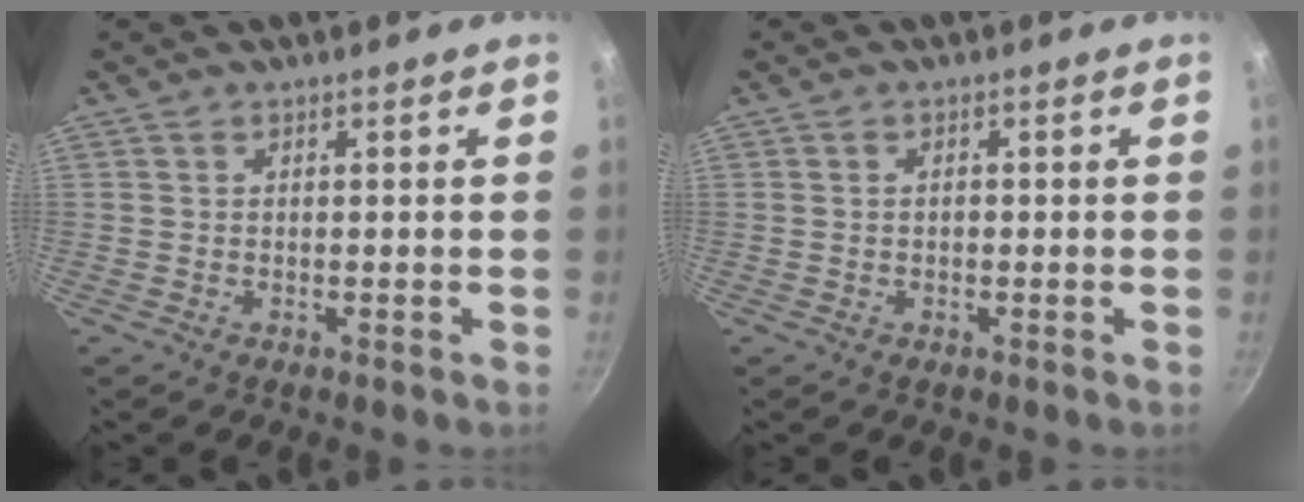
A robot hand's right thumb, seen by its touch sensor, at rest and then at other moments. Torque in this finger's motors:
{"motor_torque": [-0.04, -0.48, -0.04, -0.14, -0.02]}